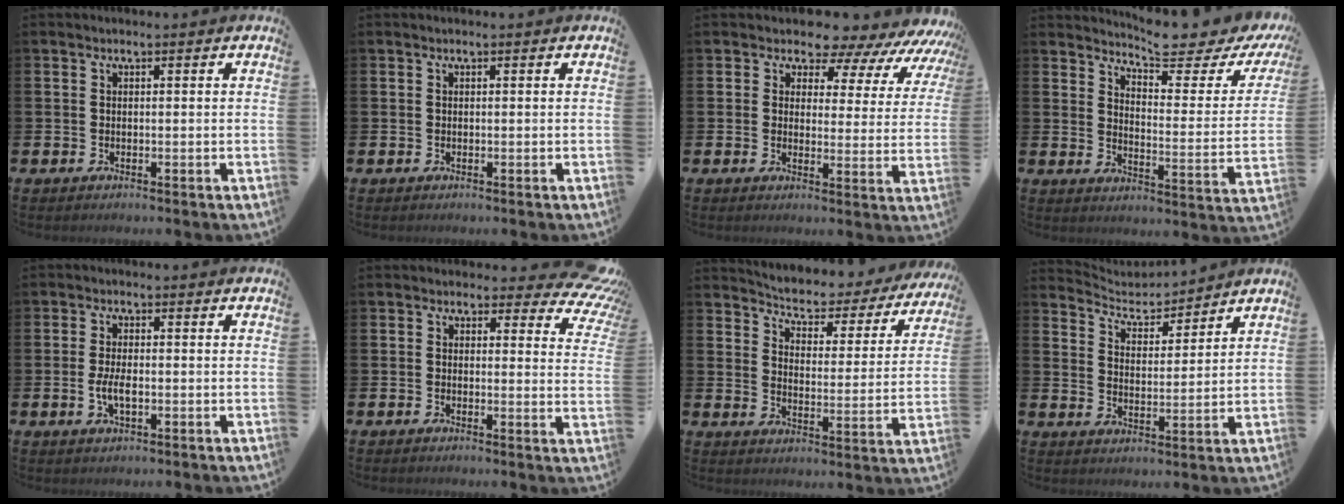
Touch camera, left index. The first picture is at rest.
{"total": 0.0}
{"total": 6.2, "force": [5.6, 2.5, 1.2], "torque": [-0.030, -0.057, 0.089]}
{"total": 6.8, "force": [6.4, 0.8, 2.3], "torque": [-0.056, -0.054, 0.105]}
{"total": 3.1, "force": [-0.6, 1.4, 2.7], "torque": [-0.057, -0.001, -0.013]}
{"total": 3.5, "force": [2.3, 2.2, 1.5], "torque": [-0.016, -0.023, 0.031]}
{"total": 4.5, "force": [4.2, 1.3, 0.7], "torque": [-0.045, -0.038, 0.065]}
{"total": 4.7, "force": [4.5, 1.1, 0.3], "torque": [-0.033, -0.029, 0.079]}